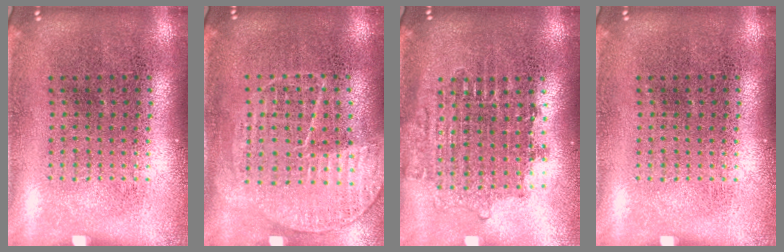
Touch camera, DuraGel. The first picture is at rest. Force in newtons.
{"total": 1.3, "press": 1.3, "slide": 0.2}
{"total": 1.6, "press": 1.3, "slide": 0.9}
{"total": 0.0}